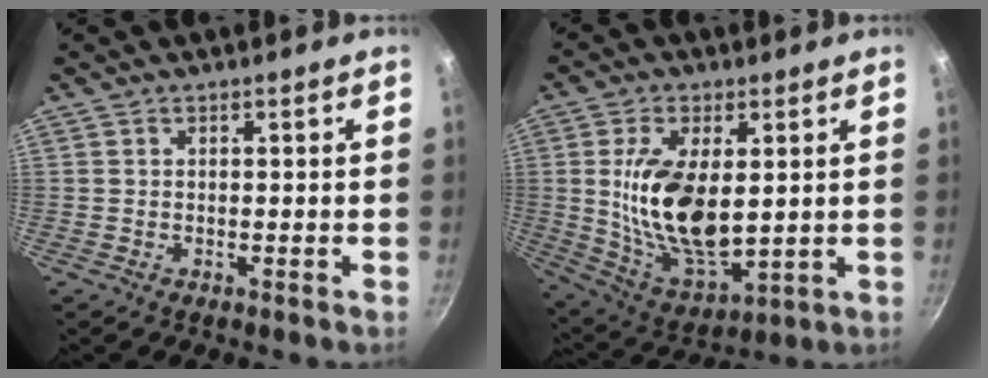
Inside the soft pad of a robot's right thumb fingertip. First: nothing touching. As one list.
[{"total": 16.8, "force": [2.1, 8.7, 14.3], "torque": [-0.250, -0.022, 0.053]}]